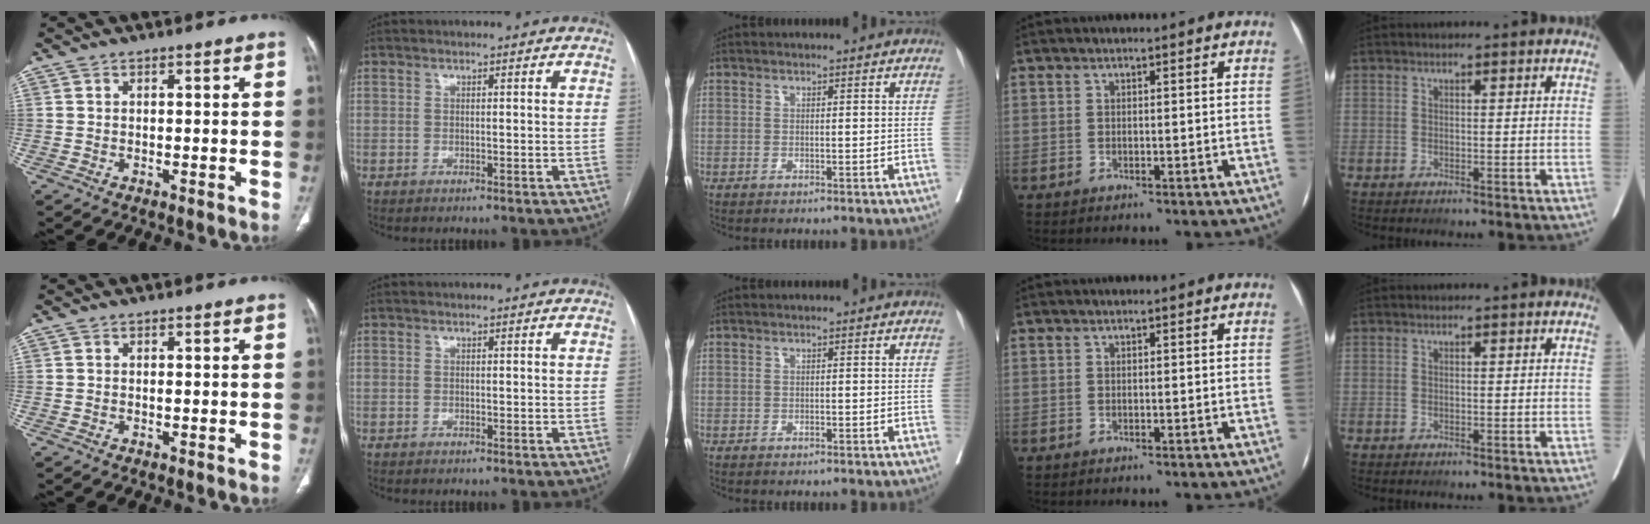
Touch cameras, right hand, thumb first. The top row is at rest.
{}